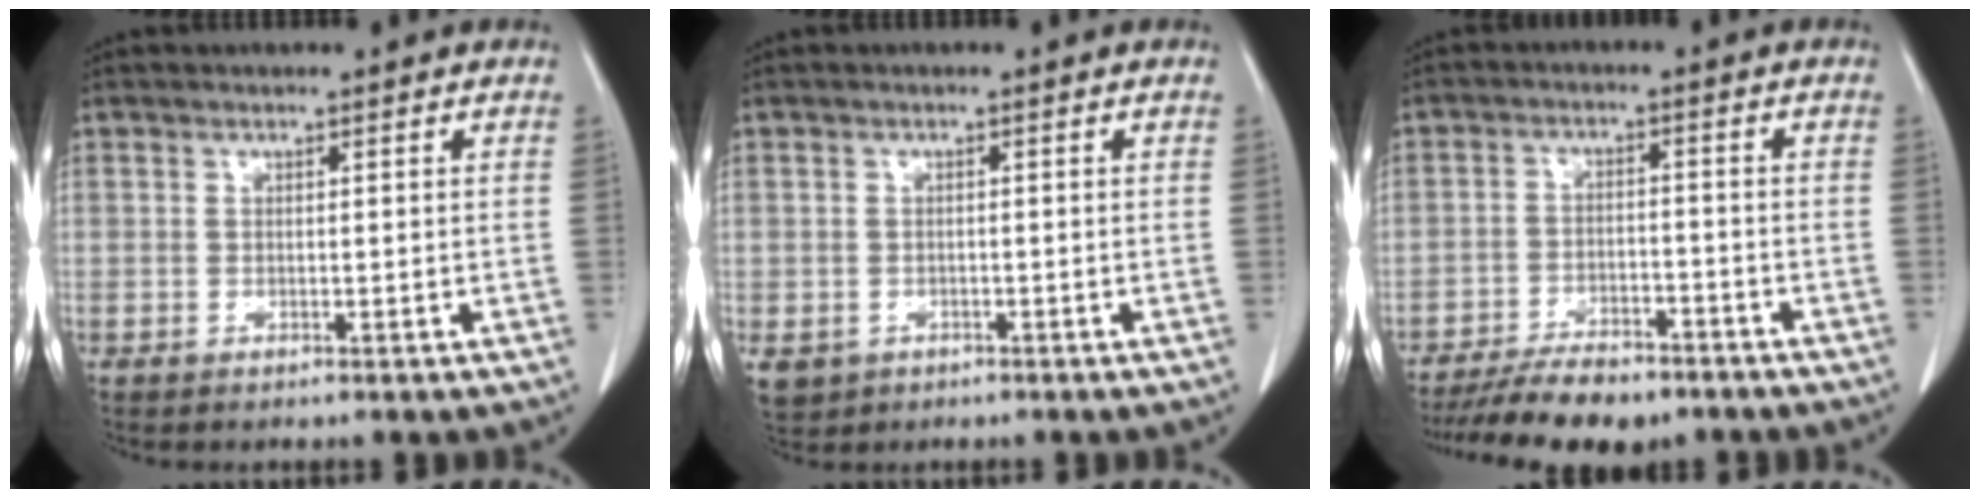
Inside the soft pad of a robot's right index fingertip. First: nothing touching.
{"total": 4.7, "force": [-2.0, 4.1, 1.1], "torque": [-0.023, 0.000, -0.025]}
{"total": 10.7, "force": [-8.8, 3.5, 4.9], "torque": [-0.074, -0.009, -0.138]}